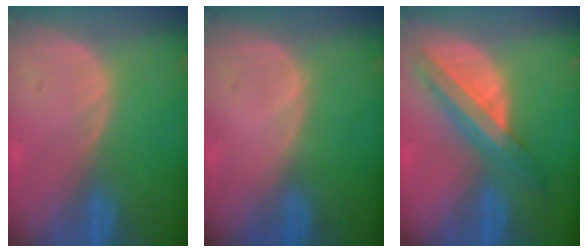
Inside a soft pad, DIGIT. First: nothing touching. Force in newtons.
{"total": 0.0}
{"total": 8.3, "press": 7.0, "slide": 4.4}